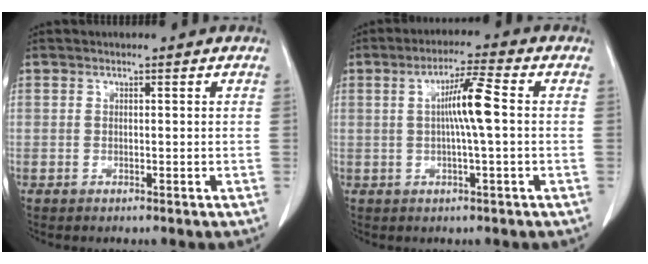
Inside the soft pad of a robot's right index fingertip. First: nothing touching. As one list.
[{"total": 5.6, "force": [0.3, 0.3, 5.6], "torque": [-0.098, 0.012, 0.004]}]